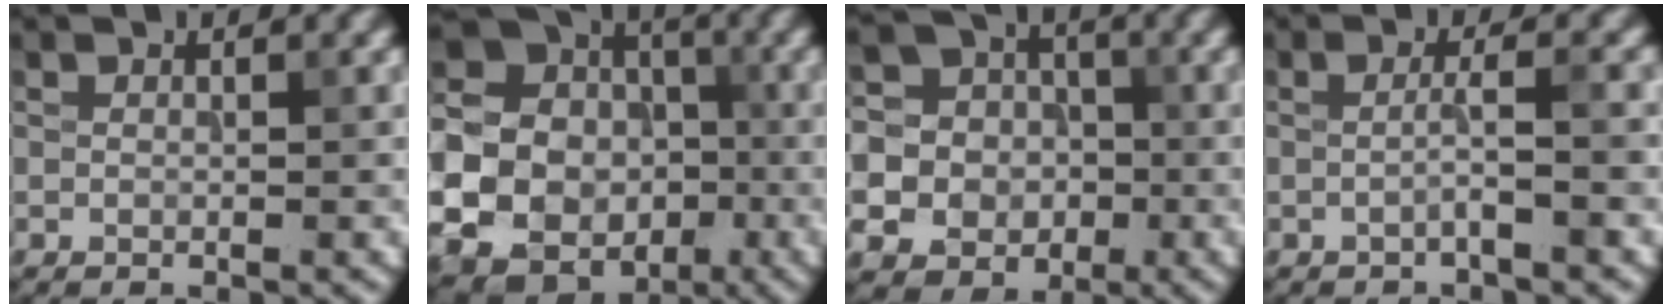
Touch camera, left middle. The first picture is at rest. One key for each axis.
{"total": 22.7, "fx": -5.3, "fy": 21.0, "fz": 6.9, "tx": -0.197, "ty": -0.019, "tz": -0.130}
{"total": 12.7, "fx": -3.4, "fy": 12.1, "fz": 2.3, "tx": -0.092, "ty": -0.024, "tz": -0.071}
{"total": 2.1, "fx": -0.5, "fy": 0.3, "fz": 2.0, "tx": -0.030, "ty": 0.007, "tz": -0.017}